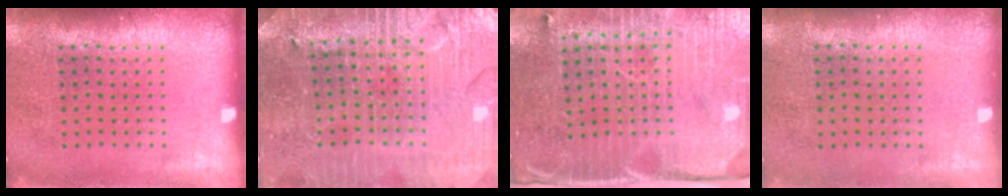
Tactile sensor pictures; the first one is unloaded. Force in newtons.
{"total": 3.3, "press": 3.3, "slide": 0.5}
{"total": 4.5, "press": 3.7, "slide": 2.6}
{"total": 0.0}